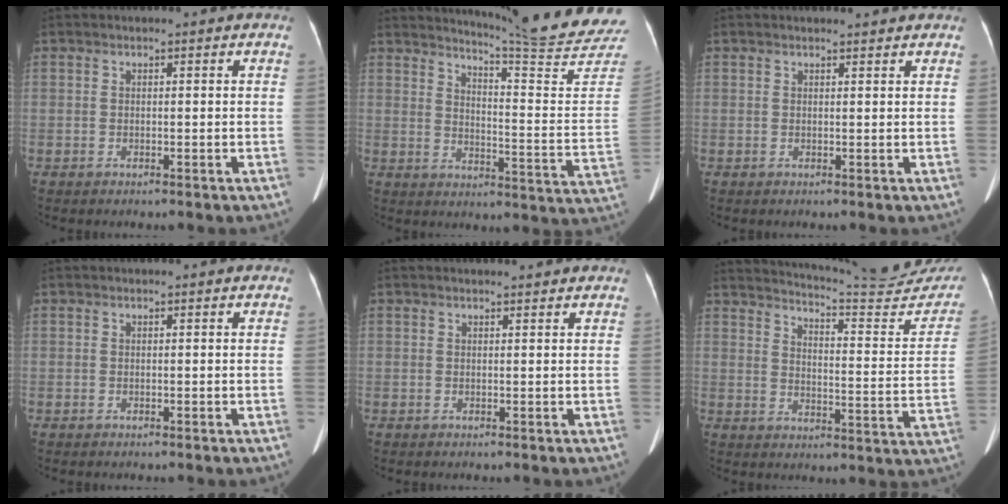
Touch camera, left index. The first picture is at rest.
{"total": 19.3, "force": [18.3, -2.3, 5.6], "torque": [-0.092, -0.136, 0.218]}
{"total": 2.3, "force": [2.2, 0.2, 0.5], "torque": [-0.011, 0.007, 0.027]}
{"total": 0.0}
{"total": 1.9, "force": [1.9, 0.1, 0.4], "torque": [-0.010, 0.006, 0.024]}
{"total": 21.4, "force": [20.4, 0.5, 6.3], "torque": [-0.100, -0.096, 0.246]}